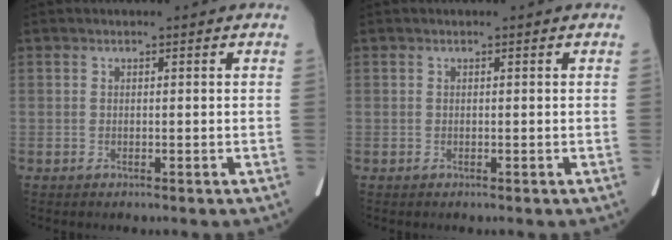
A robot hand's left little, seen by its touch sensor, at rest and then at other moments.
{"total": 0.0}